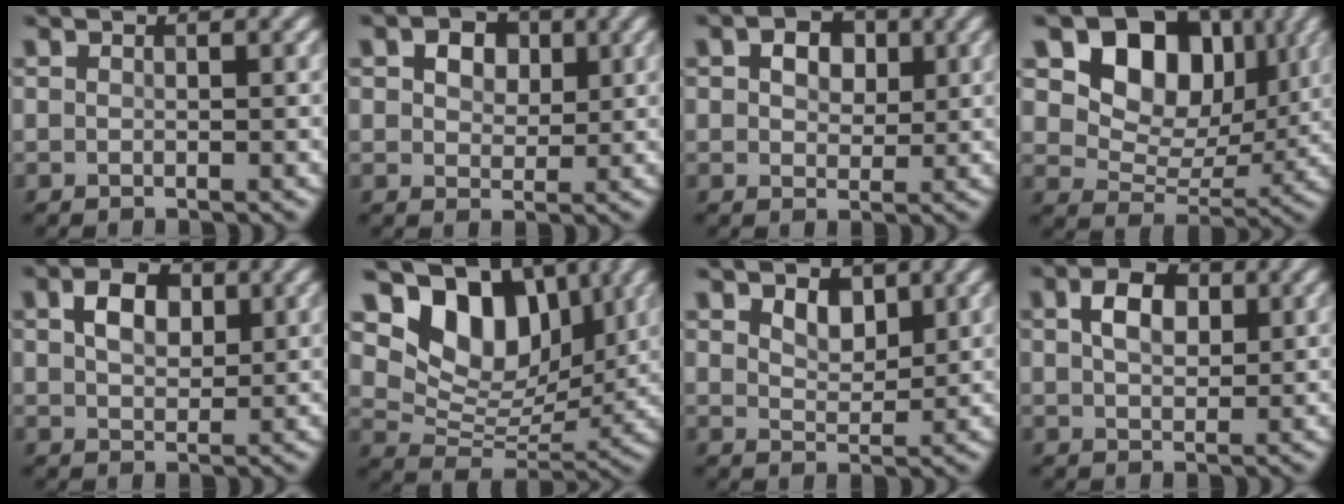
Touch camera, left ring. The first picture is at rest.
{"total": 3.8, "force": [1.7, 2.7, 2.2], "torque": [-0.040, 0.001, 0.017]}
{"total": 3.5, "force": [1.3, 2.4, 2.1], "torque": [-0.034, 0.002, 0.010]}
{"total": 9.9, "force": [4.0, 7.0, 5.7], "torque": [-0.091, -0.004, 0.060]}
{"total": 3.6, "force": [1.3, 2.3, 2.4], "torque": [-0.047, 0.005, 0.022]}
{"total": 9.5, "force": [4.9, 6.0, 5.4], "torque": [-0.086, -0.010, 0.087]}
{"total": 2.4, "force": [1.4, 1.4, 1.3], "torque": [-0.029, -0.005, 0.025]}
{"total": 3.6, "force": [1.2, 2.3, 2.5], "torque": [-0.049, 0.007, 0.020]}